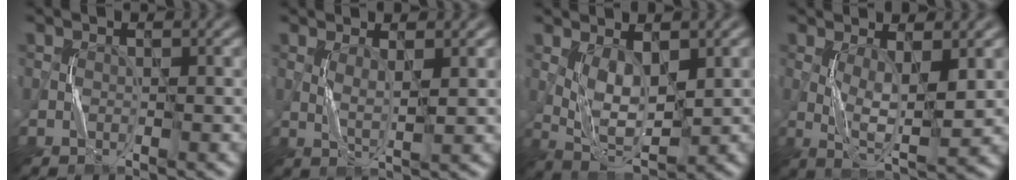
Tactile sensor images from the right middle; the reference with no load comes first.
{"total": 2.0, "force": [0.8, 0.2, 1.8], "torque": [-0.037, -0.004, 0.017]}
{"total": 4.7, "force": [1.1, 2.1, 4.1], "torque": [-0.083, -0.008, 0.026]}
{"total": 5.0, "force": [0.9, 1.2, 4.7], "torque": [-0.090, -0.008, 0.020]}